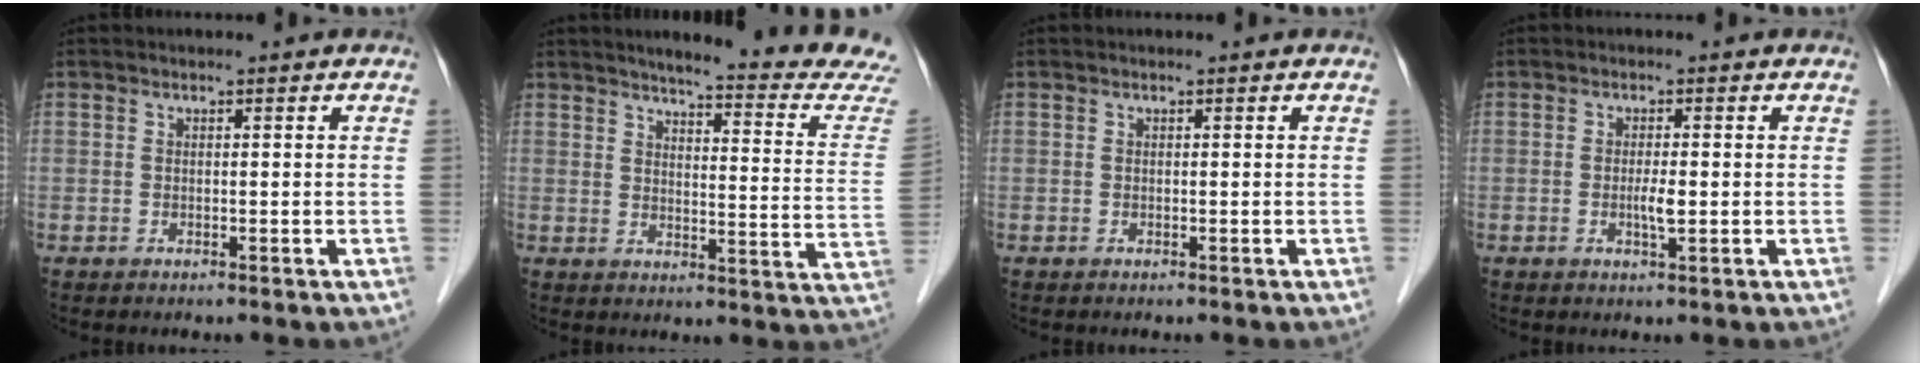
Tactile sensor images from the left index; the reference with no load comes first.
{"total": 18.0, "force": [16.9, -0.6, 6.3], "torque": [-0.076, -0.094, 0.184]}
{"total": 0.0}
{"total": 2.2, "force": [-0.3, 0.3, 2.1], "torque": [-0.041, -0.002, -0.005]}